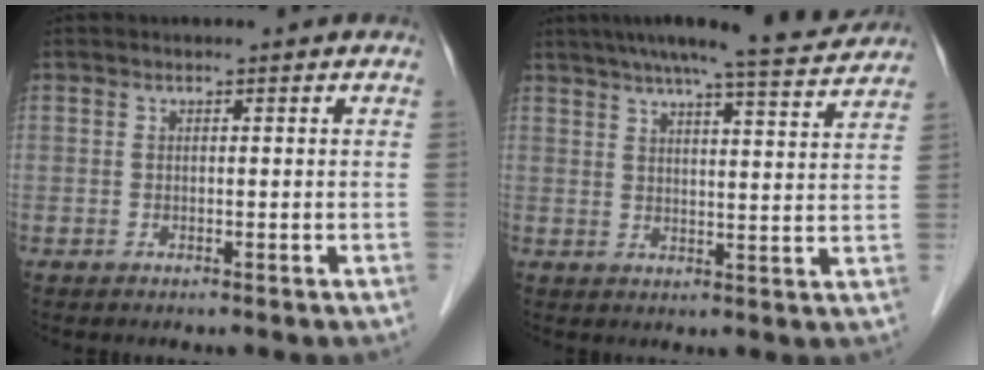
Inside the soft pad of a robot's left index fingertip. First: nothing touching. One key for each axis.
{"total": 12.6, "fx": 11.5, "fy": 0.4, "fz": 5.3, "tx": -0.081, "ty": 0.002, "tz": 0.148}